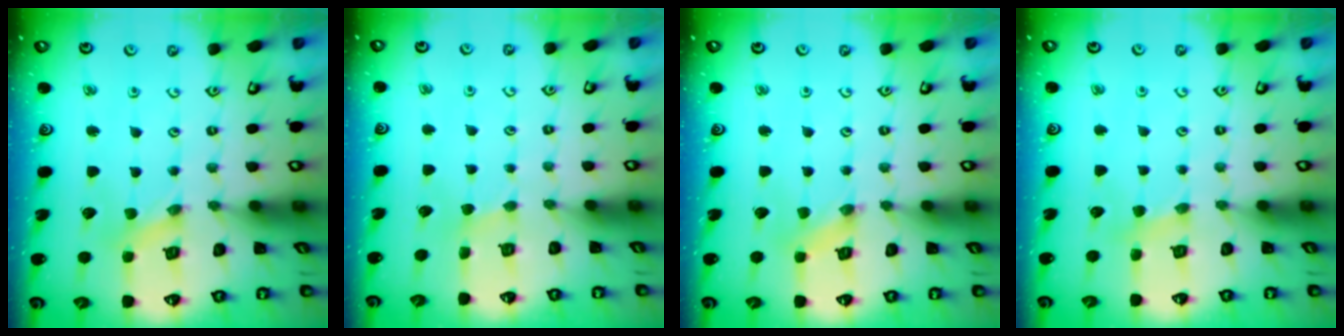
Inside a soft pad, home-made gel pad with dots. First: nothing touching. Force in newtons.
{"total": 1.9, "press": 1.9, "slide": 0.3}
{"total": 1.1, "press": 1.1, "slide": 0.2}
{"total": 3.5, "press": 3.4, "slide": 0.6}